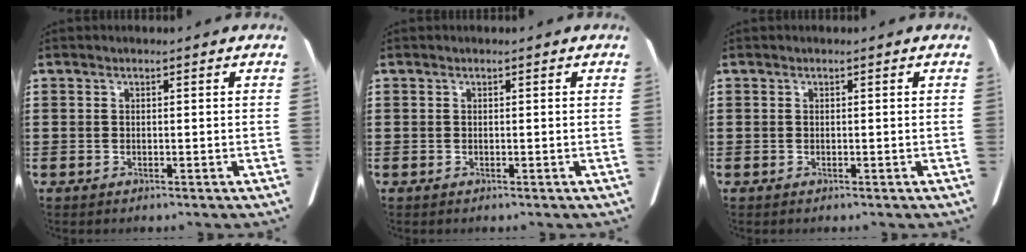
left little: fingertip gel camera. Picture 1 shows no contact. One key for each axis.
{"total": 0.0}
{"total": 0.0}